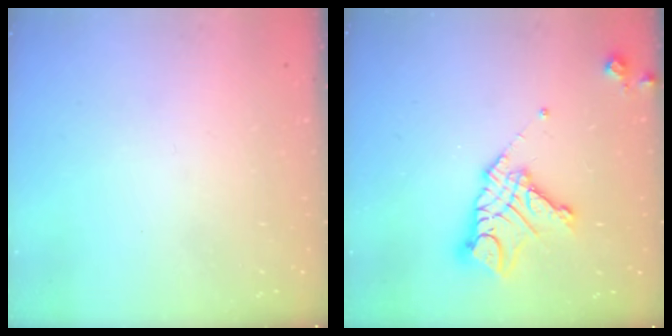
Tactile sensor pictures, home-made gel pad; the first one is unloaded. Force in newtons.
{"total": 13.9, "press": 13.9, "slide": 1.1}